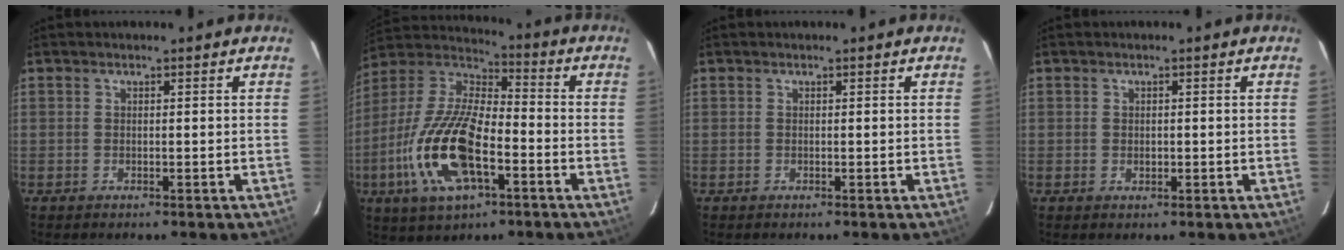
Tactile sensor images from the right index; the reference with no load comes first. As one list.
[{"total": 19.7, "force": [-6.8, 8.2, 16.5], "torque": [-0.352, -0.014, -0.131]}, {"total": 0.0}, {"total": 1.2, "force": [-0.1, 1.0, 0.5], "torque": [-0.007, 0.001, -0.001]}]